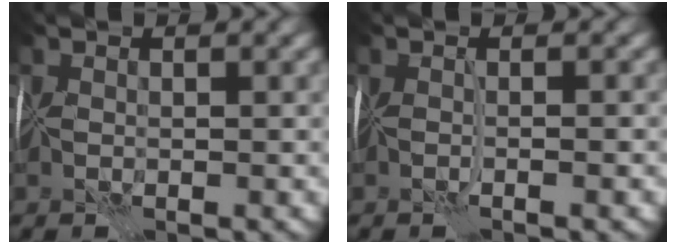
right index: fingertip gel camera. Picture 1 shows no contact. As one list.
[{"total": 1.7, "force": [-0.3, 0.2, 1.7], "torque": [-0.020, -0.009, -0.004]}]